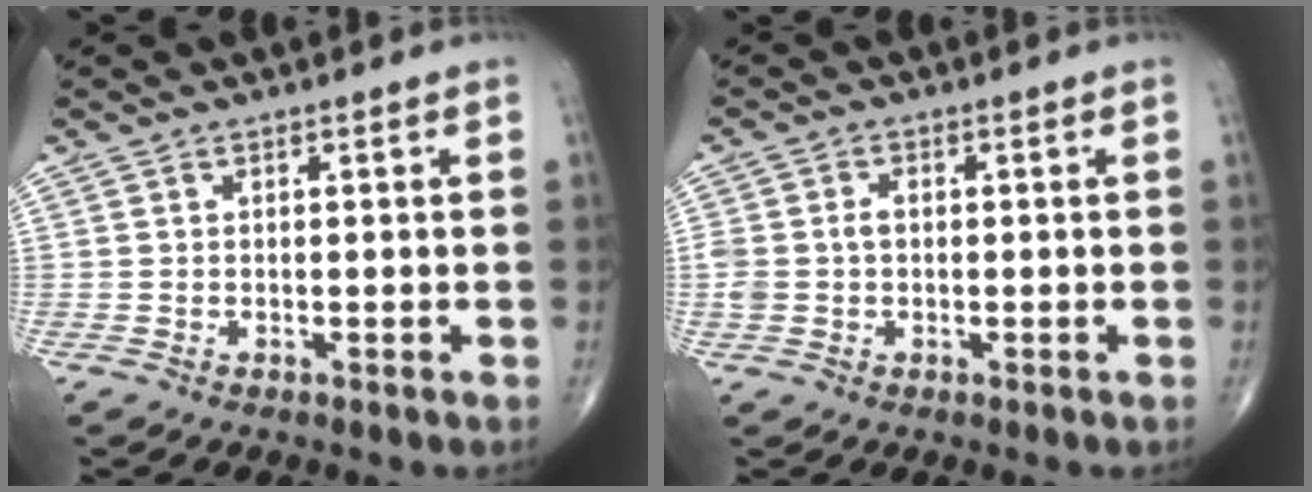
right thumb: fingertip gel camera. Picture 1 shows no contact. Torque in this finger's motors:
{"motor_torque": [0.94, 0.84, 0.84, 0.06, 0.04]}